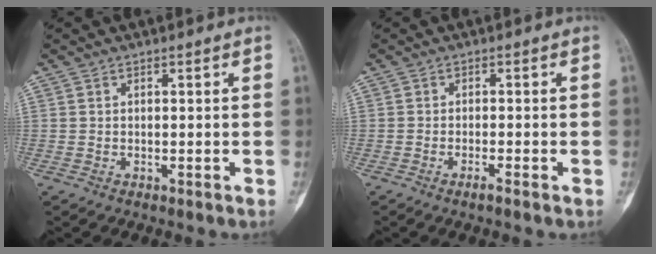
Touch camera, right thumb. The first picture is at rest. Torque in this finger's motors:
{"motor_torque": [-0.37, 0.35, -0.19, 0.19, 0.00]}